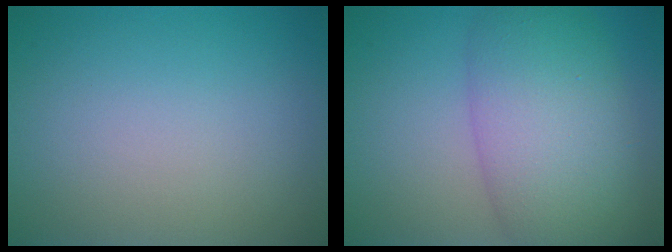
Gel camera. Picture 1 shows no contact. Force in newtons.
{"total": 8.7, "press": 8.7, "slide": 0.4}